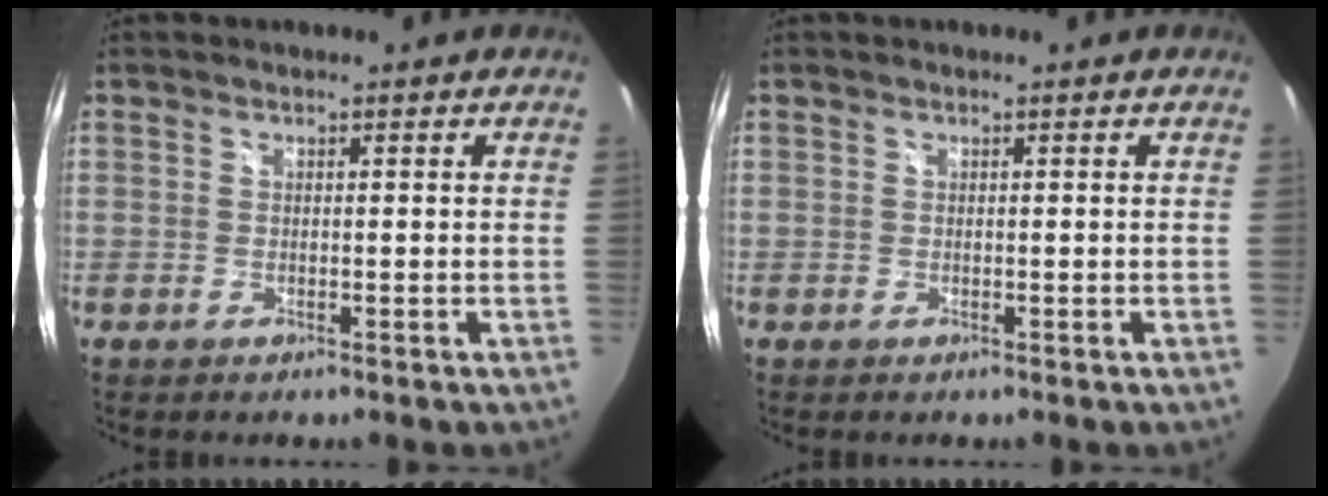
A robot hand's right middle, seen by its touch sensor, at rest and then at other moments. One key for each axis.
{"total": 0.0}